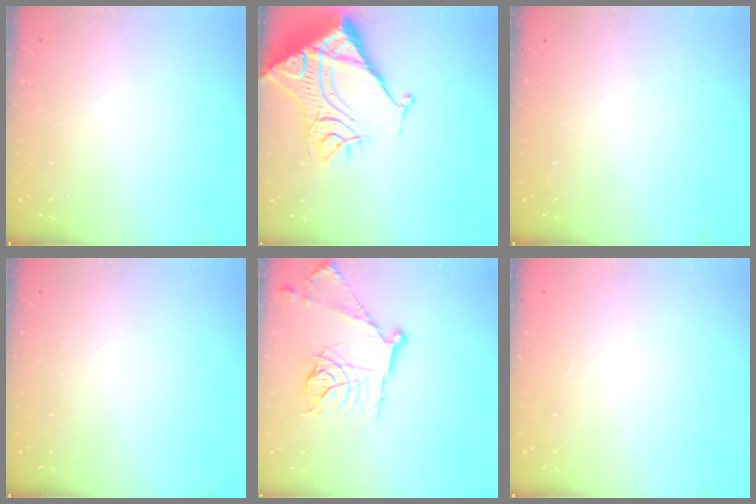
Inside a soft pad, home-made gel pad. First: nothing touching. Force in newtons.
{"total": 23.6, "press": 23.4, "slide": 3.0}
{"total": 0.0}
{"total": 0.0}
{"total": 18.2, "press": 18.2, "slide": 1.2}
{"total": 1.7, "press": 1.7, "slide": 0.1}